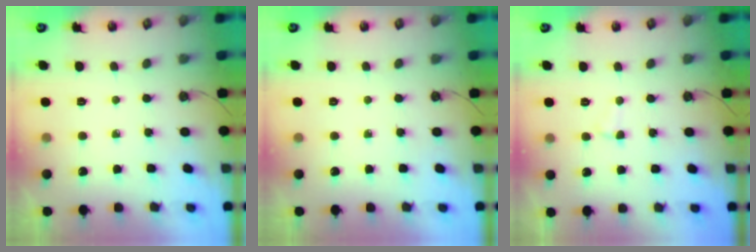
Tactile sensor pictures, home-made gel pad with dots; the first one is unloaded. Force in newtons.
{"total": 0.0}
{"total": 2.5, "press": 2.5, "slide": 0.5}